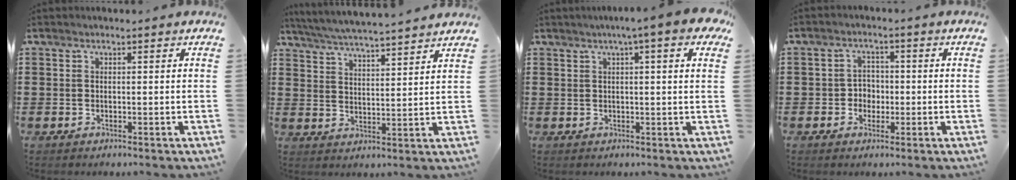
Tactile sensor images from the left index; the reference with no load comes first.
{"total": 5.0, "force": [4.9, -0.5, 1.1], "torque": [-0.042, -0.030, 0.084]}
{"total": 4.5, "force": [2.3, -0.1, 3.8], "torque": [-0.070, 0.002, 0.037]}
{"total": 3.0, "force": [-0.8, 2.6, 1.2], "torque": [-0.031, 0.007, -0.021]}